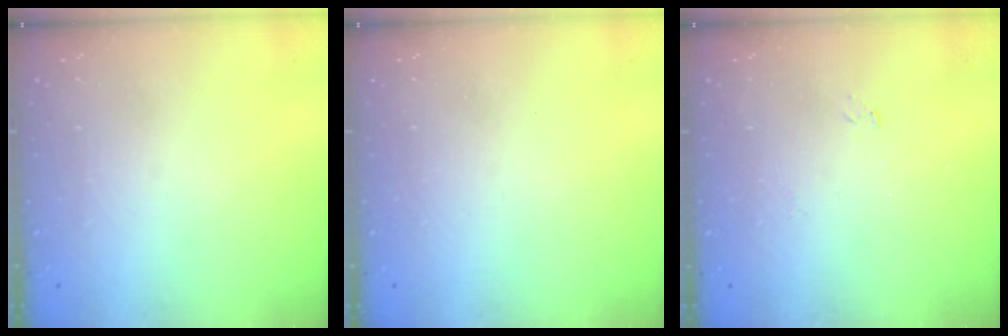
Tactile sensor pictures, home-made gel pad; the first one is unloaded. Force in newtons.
{"total": 0.0}
{"total": 4.1, "press": 4.1, "slide": 0.4}